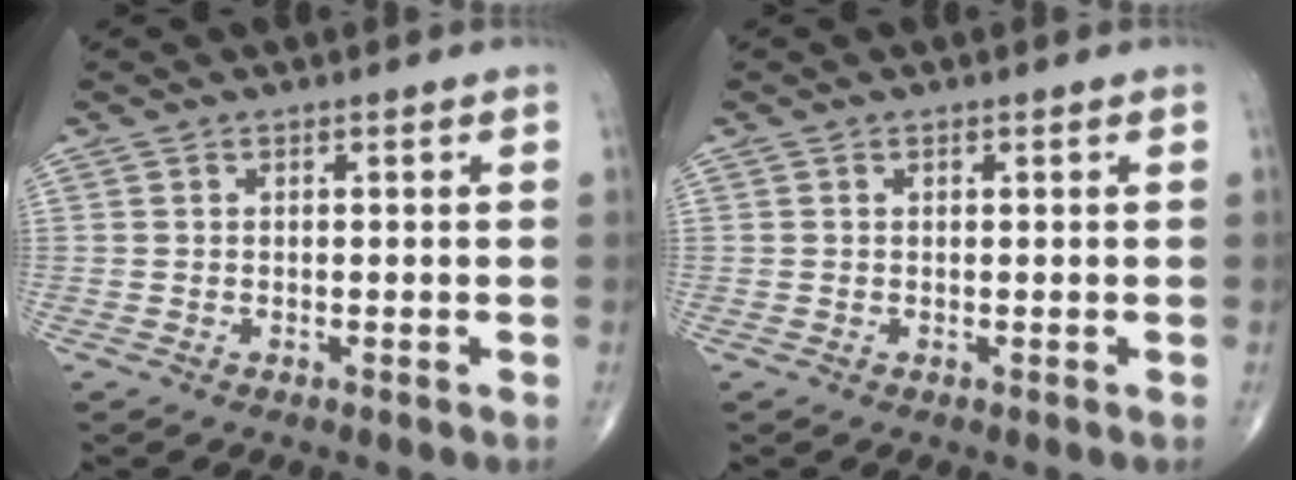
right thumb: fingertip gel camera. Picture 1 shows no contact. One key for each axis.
{"total": 0.0}